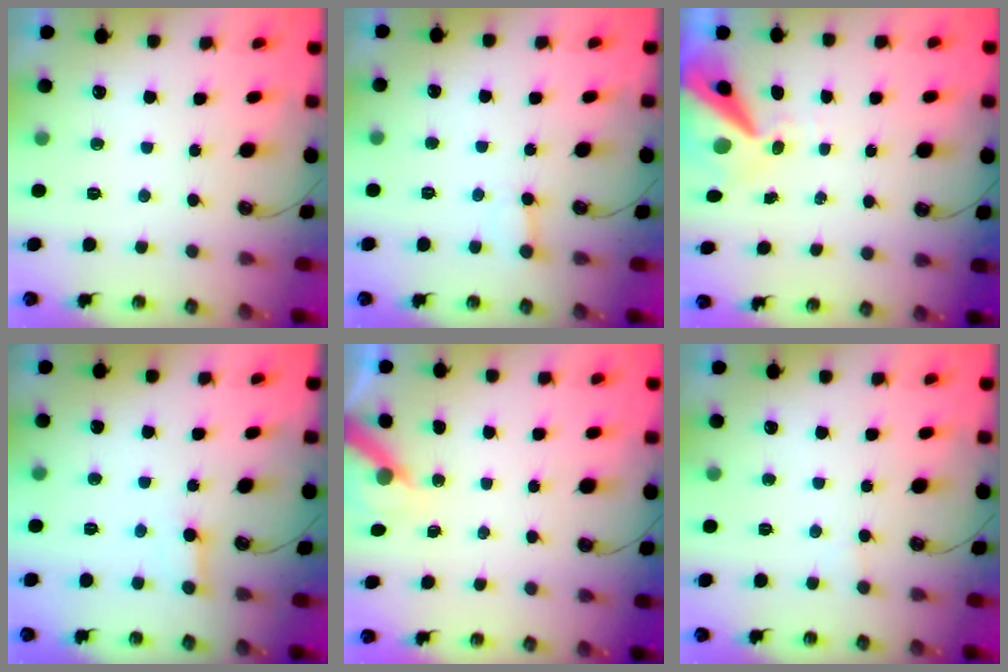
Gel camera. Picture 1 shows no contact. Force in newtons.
{"total": 2.4, "press": 2.4, "slide": 0.1}
{"total": 12.4, "press": 12.3, "slide": 1.4}
{"total": 2.2, "press": 2.2, "slide": 0.1}
{"total": 6.0, "press": 6.0, "slide": 0.3}
{"total": 2.9, "press": 2.9, "slide": 0.2}